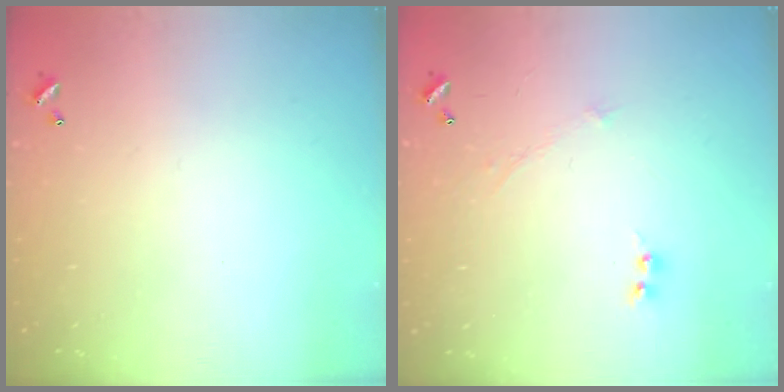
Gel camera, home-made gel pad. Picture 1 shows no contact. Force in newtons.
{"total": 0.0}